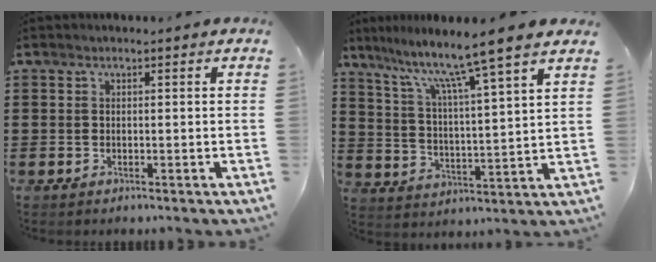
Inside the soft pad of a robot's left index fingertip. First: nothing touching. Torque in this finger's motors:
{"motor_torque": [2.14, 0.00, 0.91, 0.21]}